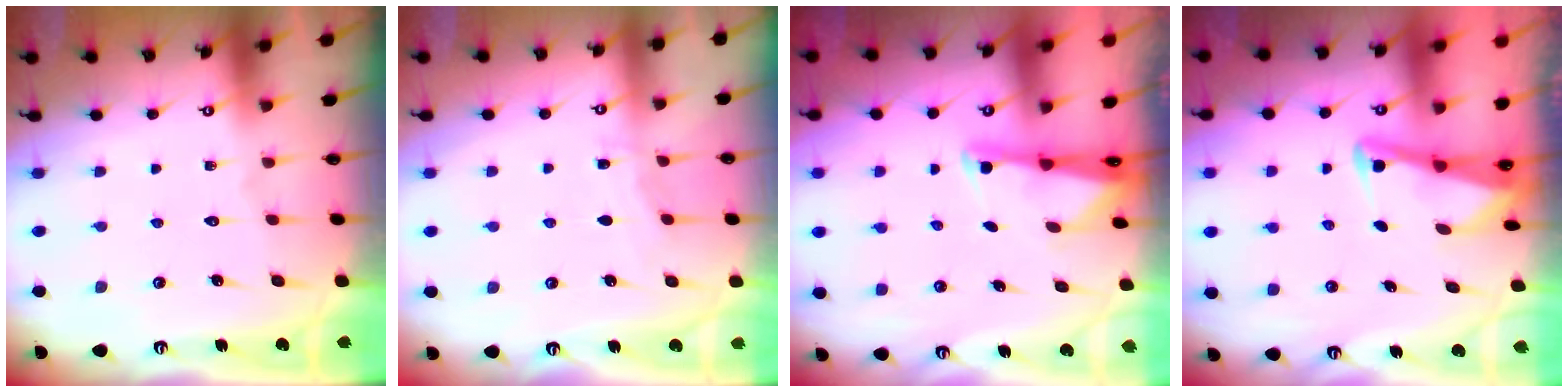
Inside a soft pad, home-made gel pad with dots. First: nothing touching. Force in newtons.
{"total": 4.0, "press": 3.9, "slide": 0.6}
{"total": 1.9, "press": 1.9, "slide": 0.4}
{"total": 2.8, "press": 2.8, "slide": 0.4}